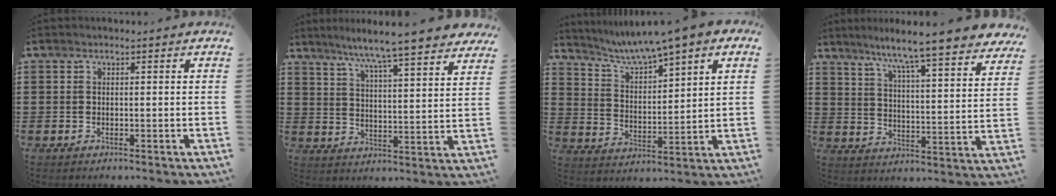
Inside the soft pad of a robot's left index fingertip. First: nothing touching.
{"total": 6.7, "force": [6.0, -1.1, 2.7], "torque": [-0.077, -0.046, 0.098]}
{"total": 5.5, "force": [4.8, -0.4, 2.6], "torque": [-0.072, -0.031, 0.075]}
{"total": 7.3, "force": [6.5, -1.0, 3.1], "torque": [-0.080, -0.057, 0.102]}